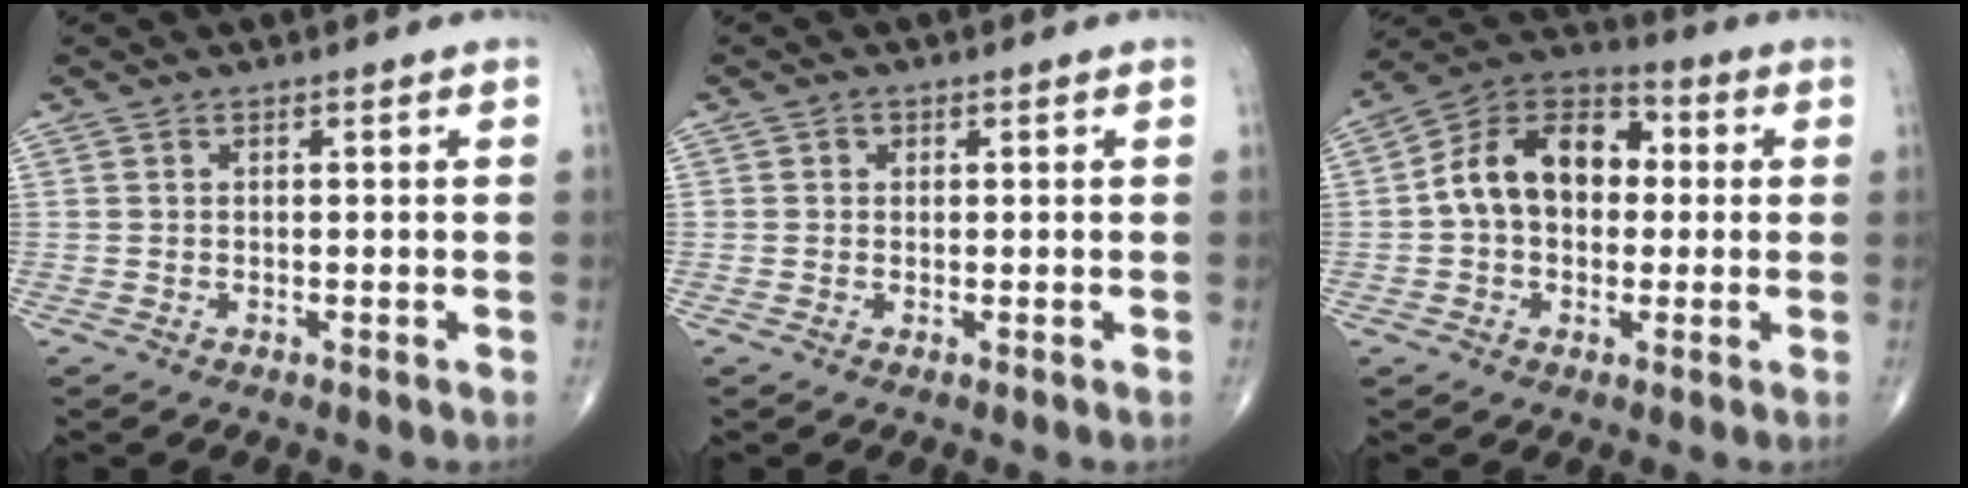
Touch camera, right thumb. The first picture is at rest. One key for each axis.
{"total": 1.0, "fx": 0.2, "fy": 0.9, "fz": 0.3, "tx": 0.004, "ty": 0.002, "tz": 0.002}
{"total": 14.4, "fx": 0.9, "fy": 10.1, "fz": 10.3, "tx": -0.146, "ty": 0.036, "tz": 0.002}